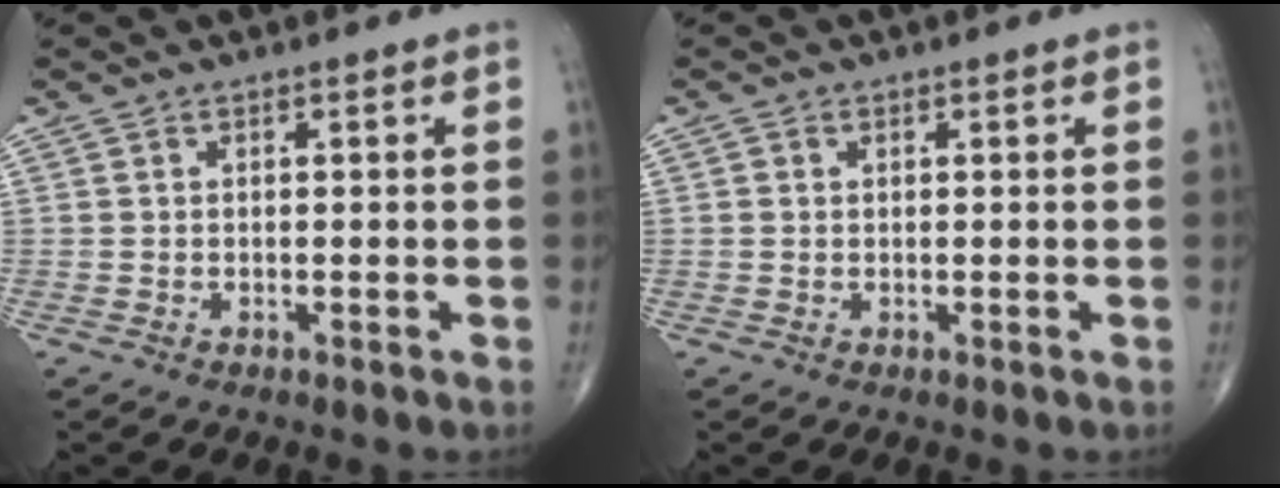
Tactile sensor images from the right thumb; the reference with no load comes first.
{"total": 0.7, "force": [0.2, 0.6, 0.2], "torque": [0.001, 0.000, 0.002]}